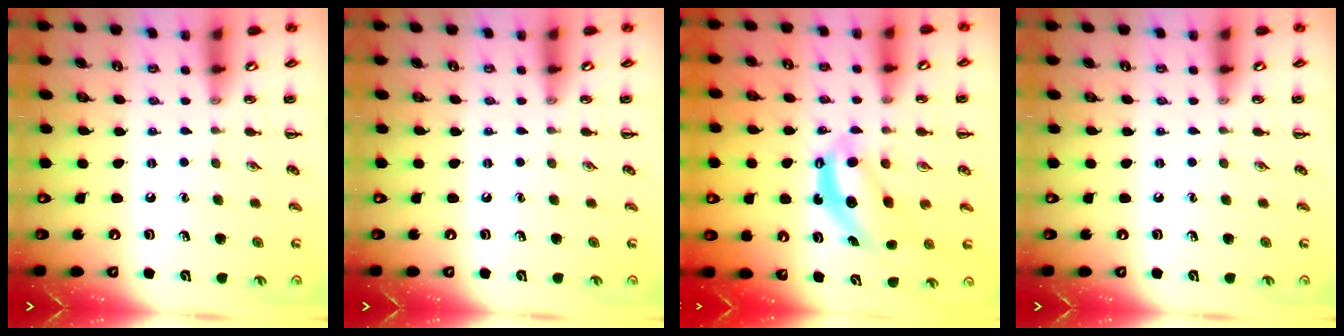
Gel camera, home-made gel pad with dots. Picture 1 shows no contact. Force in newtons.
{"total": 0.0}
{"total": 6.2, "press": 6.1, "slide": 0.8}
{"total": 0.0}